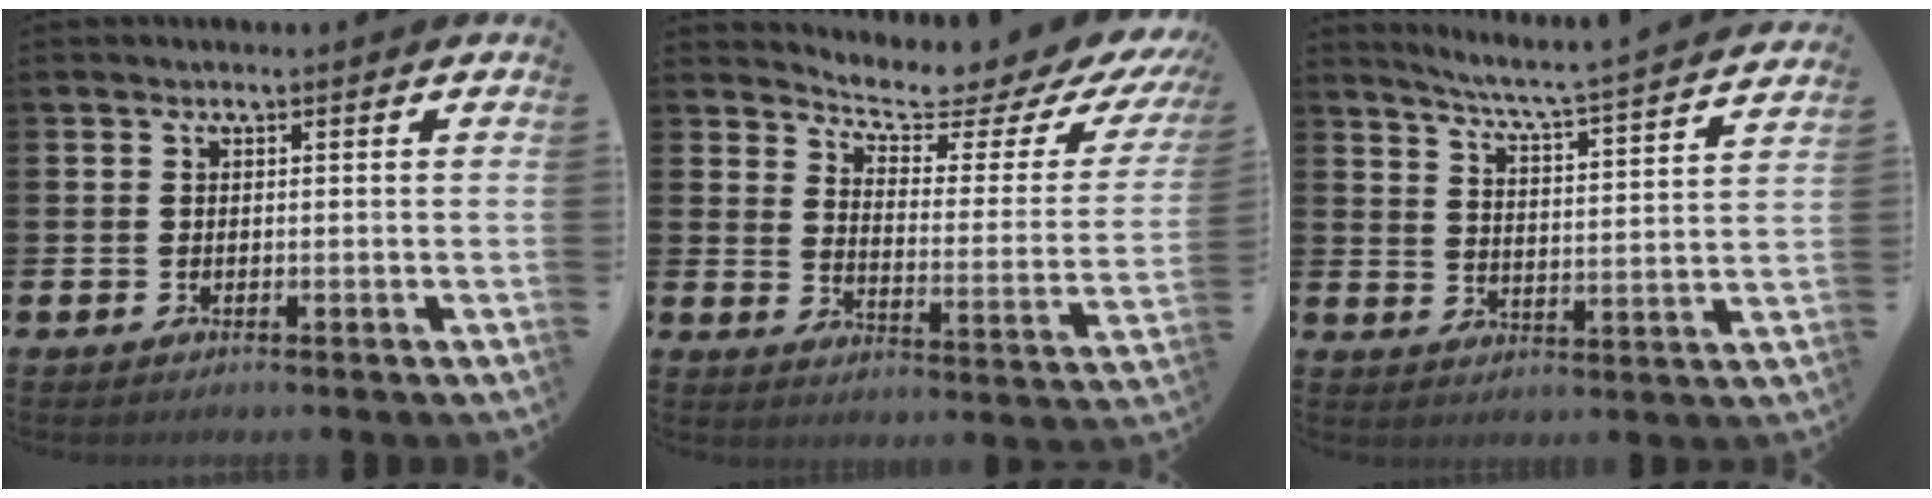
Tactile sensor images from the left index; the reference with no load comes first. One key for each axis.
{"total": 5.3, "fx": 4.9, "fy": 0.8, "fz": 2.1, "tx": -0.055, "ty": -0.048, "tz": 0.070}
{"total": 5.2, "fx": 4.9, "fy": -0.5, "fz": 1.8, "tx": -0.059, "ty": -0.047, "tz": 0.077}